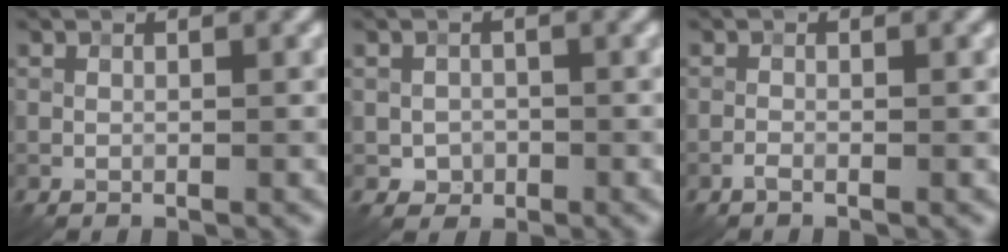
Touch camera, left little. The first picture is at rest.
{"total": 1.6, "force": [-0.4, 1.5, 0.4], "torque": [0.003, -0.002, -0.010]}
{"total": 0.7, "force": [-0.5, 0.1, 0.5], "torque": [-0.010, 0.002, -0.012]}